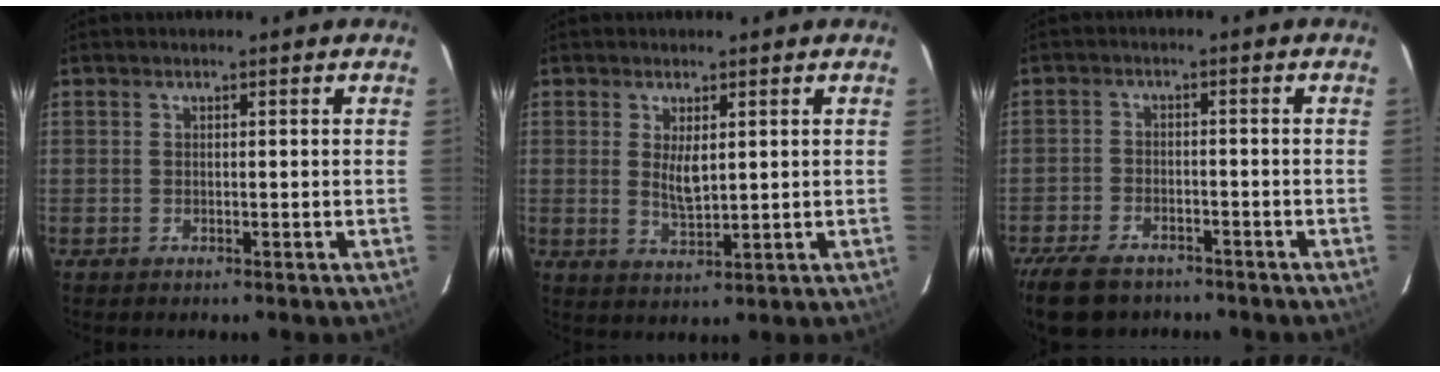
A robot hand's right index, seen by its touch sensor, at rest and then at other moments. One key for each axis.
{"total": 4.4, "fx": 0.9, "fy": 1.7, "fz": 3.9, "tx": -0.067, "ty": -0.008, "tz": 0.019}
{"total": 10.8, "fx": -8.3, "fy": 5.1, "fz": 4.7, "tx": -0.128, "ty": -0.013, "tz": -0.144}